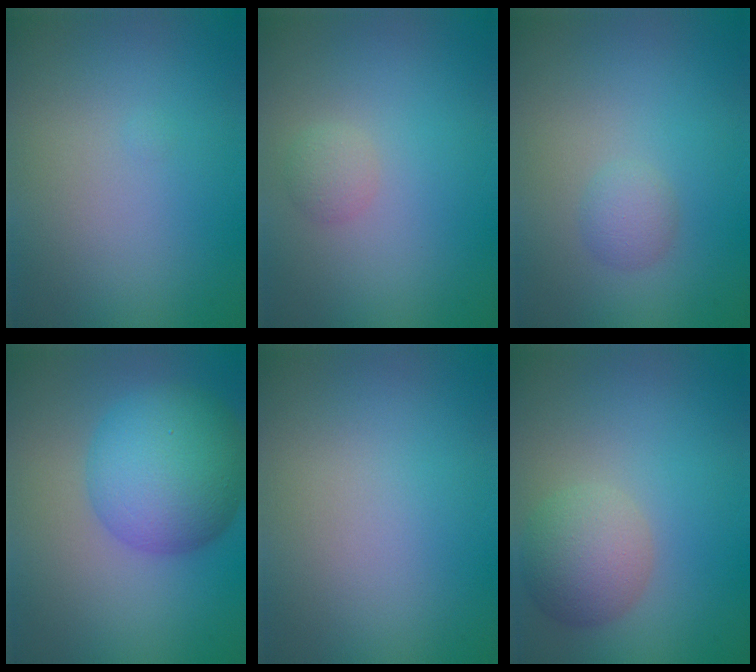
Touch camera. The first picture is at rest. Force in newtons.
{"total": 1.1, "press": 1.1, "slide": 0.1}
{"total": 1.4, "press": 1.4, "slide": 0.1}
{"total": 8.1, "press": 8.1, "slide": 0.2}
{"total": 0.0}
{"total": 3.9, "press": 3.9, "slide": 0.2}